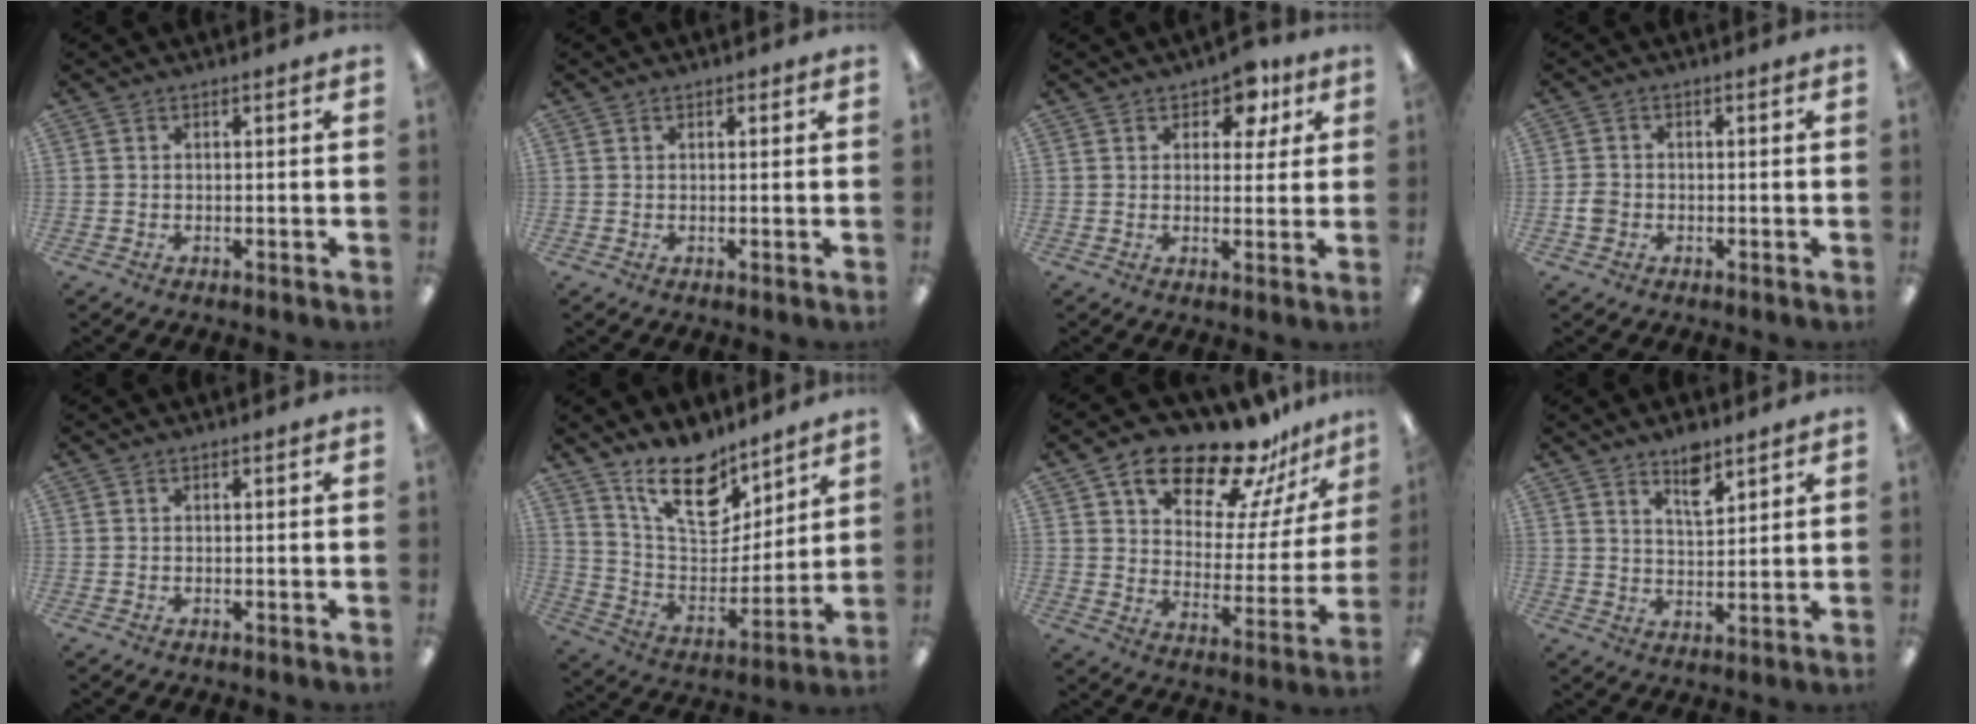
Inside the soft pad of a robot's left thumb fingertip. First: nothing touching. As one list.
[{"total": 0.9, "force": [0.6, 0.6, 0.3], "torque": [-0.005, 0.002, 0.010]}, {"total": 6.9, "force": [4.0, 4.4, 3.6], "torque": [-0.037, -0.010, 0.065]}, {"total": 2.4, "force": [-0.8, 2.1, 1.1], "torque": [-0.018, 0.005, -0.016]}, {"total": 0.0}, {"total": 18.1, "force": [13.1, 8.4, 9.2], "torque": [-0.154, -0.081, 0.233]}, {"total": 19.3, "force": [15.4, 7.7, 8.8], "torque": [-0.152, -0.111, 0.265]}, {"total": 7.2, "force": [5.2, 3.1, 3.9], "torque": [-0.050, -0.028, 0.087]}]